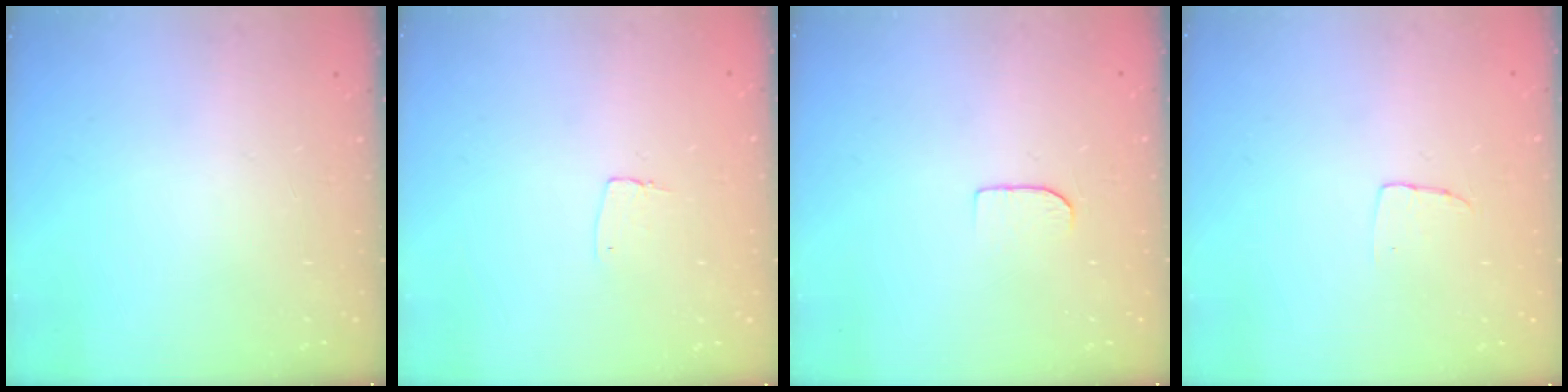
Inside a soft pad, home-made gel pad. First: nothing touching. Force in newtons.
{"total": 3.8, "press": 3.8, "slide": 0.2}
{"total": 5.0, "press": 5.0, "slide": 0.5}
{"total": 2.9, "press": 2.9, "slide": 0.1}